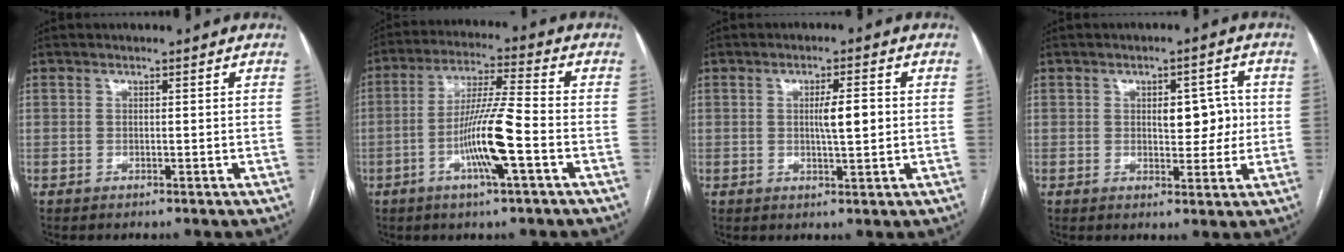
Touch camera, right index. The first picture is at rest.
{"total": 10.9, "force": [-3.6, 0.0, 10.3], "torque": [-0.199, -0.003, -0.069]}
{"total": 4.3, "force": [0.3, 0.5, 4.3], "torque": [-0.070, 0.002, 0.005]}
{"total": 5.5, "force": [0.6, 2.8, 4.7], "torque": [-0.053, 0.011, 0.012]}